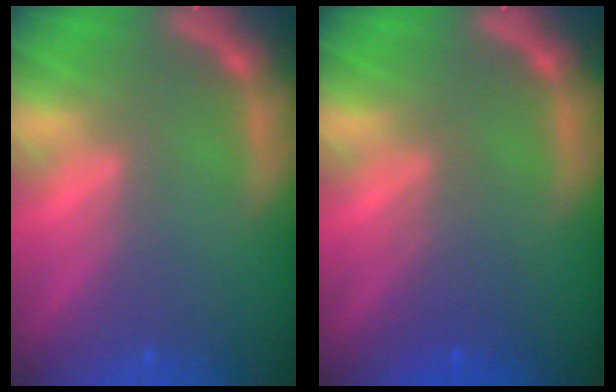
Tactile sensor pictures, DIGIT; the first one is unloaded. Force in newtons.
{"total": 2.5}